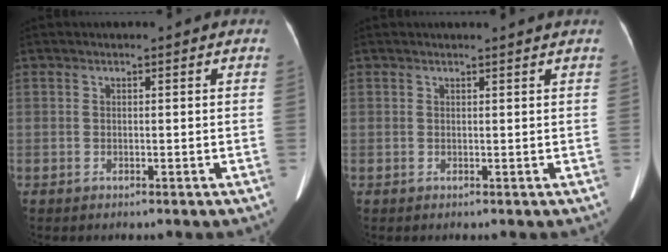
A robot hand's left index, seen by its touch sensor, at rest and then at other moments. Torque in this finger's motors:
{"motor_torque": [-0.33, -0.21, -0.03, 0.01]}